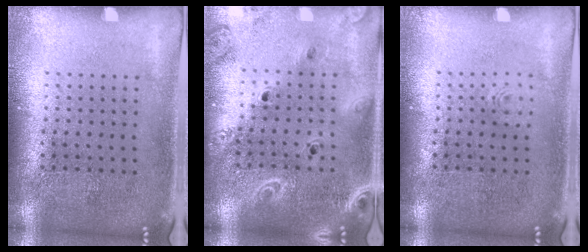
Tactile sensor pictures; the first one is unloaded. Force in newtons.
{"total": 2.1, "press": 1.9, "slide": 0.9}
{"total": 0.7, "press": 0.6, "slide": 0.2}